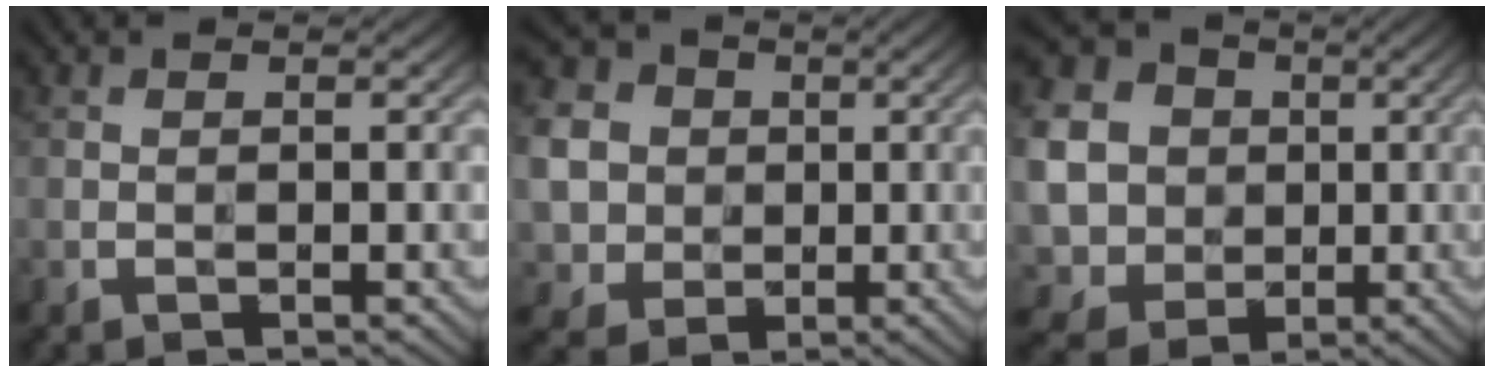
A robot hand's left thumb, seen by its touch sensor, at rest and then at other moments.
{"total": 11.8, "force": [1.4, 10.8, 4.5], "torque": [-0.189, -0.005, 0.013]}
{"total": 15.6, "force": [1.1, 14.5, 5.8], "torque": [-0.245, 0.007, 0.000]}